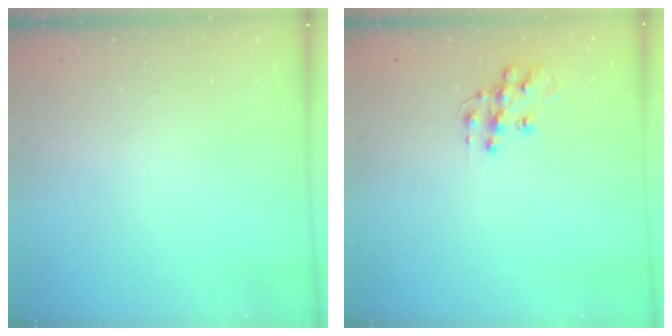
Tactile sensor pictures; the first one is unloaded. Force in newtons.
{"total": 10.7, "press": 10.7, "slide": 0.7}